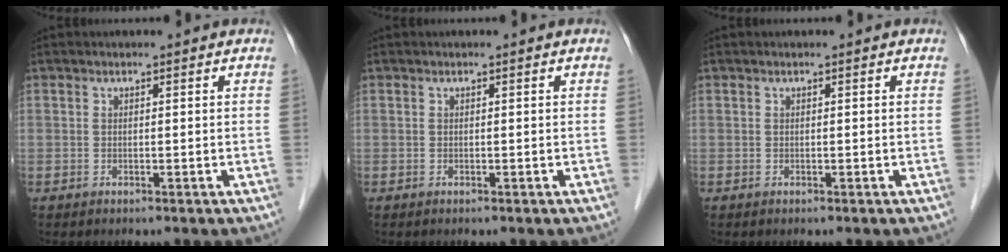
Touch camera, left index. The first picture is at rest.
{"total": 0.0}
{"total": 0.0}